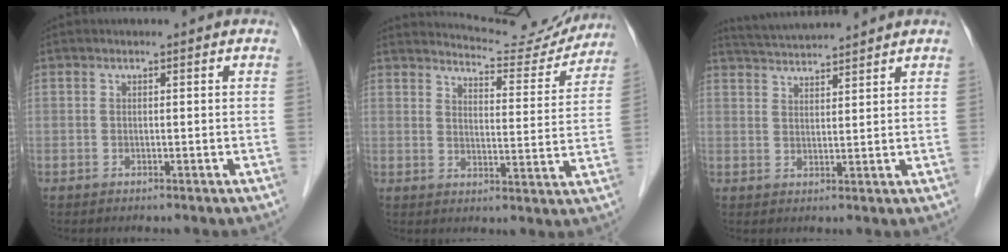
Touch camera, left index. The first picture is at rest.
{"total": 13.0, "force": [12.8, 1.5, 1.7], "torque": [-0.021, -0.023, 0.155]}
{"total": 7.1, "force": [6.9, -0.7, 1.8], "torque": [-0.042, 0.026, 0.116]}